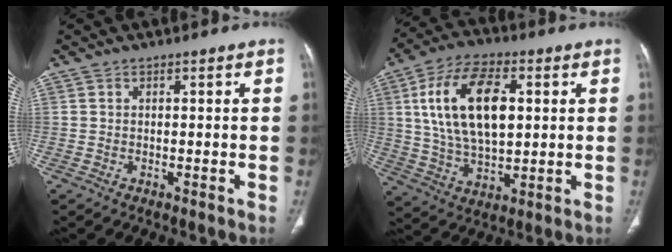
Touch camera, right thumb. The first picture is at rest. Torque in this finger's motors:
{"motor_torque": [-0.69, 2.65, 1.17, 1.12, 0.57]}